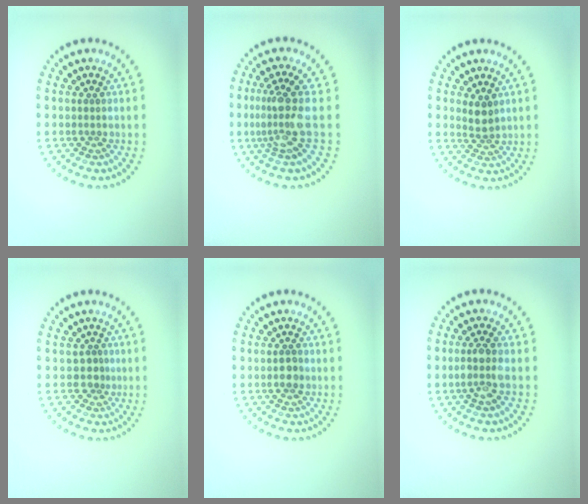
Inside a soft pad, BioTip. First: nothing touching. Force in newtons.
{"total": 3.7, "press": 2.7, "slide": 2.6}
{"total": 1.9, "press": 1.6, "slide": 1.0}
{"total": 1.3, "press": 0.8, "slide": 0.9}
{"total": 1.4, "press": 1.4, "slide": 0.1}
{"total": 2.3, "press": 2.0, "slide": 1.1}